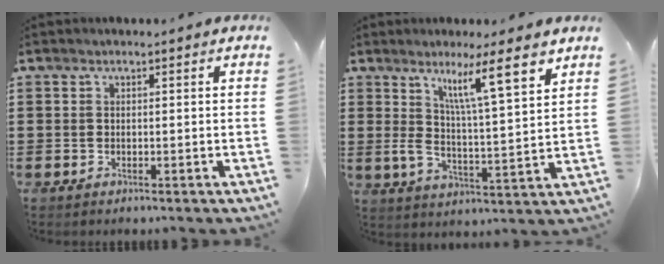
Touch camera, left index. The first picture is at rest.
{"total": 9.7, "force": [5.8, 1.0, 7.7], "torque": [-0.141, -0.031, 0.093]}